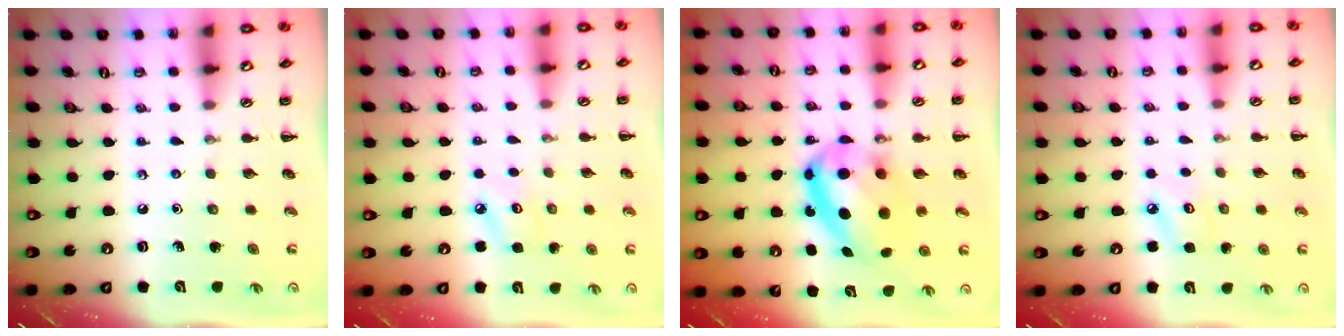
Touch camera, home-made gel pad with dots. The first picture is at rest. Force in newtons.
{"total": 4.0, "press": 3.9, "slide": 1.0}
{"total": 14.1, "press": 13.7, "slide": 3.6}
{"total": 4.0, "press": 3.9, "slide": 1.0}